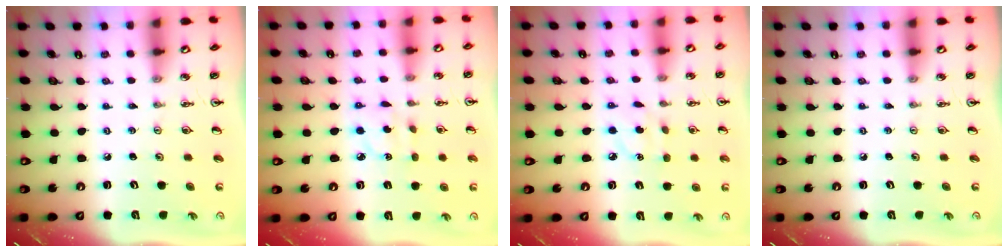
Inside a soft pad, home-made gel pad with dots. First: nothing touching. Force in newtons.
{"total": 4.2, "press": 4.2, "slide": 0.3}
{"total": 4.5, "press": 4.5, "slide": 0.6}
{"total": 0.0}